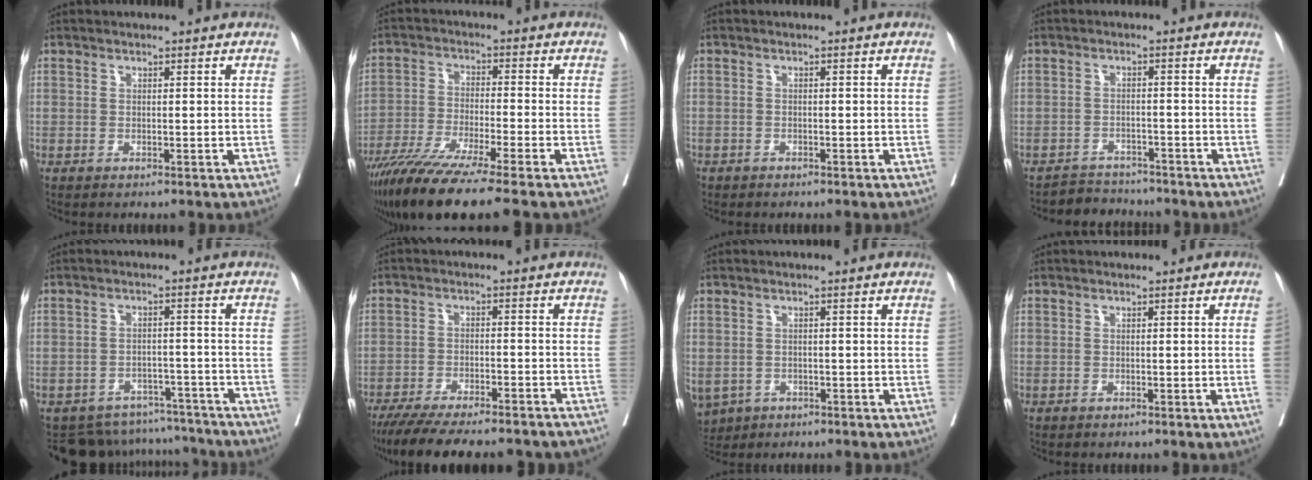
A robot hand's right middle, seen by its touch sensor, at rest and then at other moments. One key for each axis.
{"total": 13.1, "fx": -10.1, "fy": -0.6, "fz": 8.2, "tx": -0.141, "ty": -0.043, "tz": -0.170}
{"total": 1.1, "fx": -0.8, "fy": 0.6, "fz": 0.2, "tx": -0.011, "ty": 0.001, "tz": -0.015}
{"total": 3.9, "fx": -3.6, "fy": 1.2, "fz": -1.1, "tx": 0.020, "ty": 0.001, "tz": -0.059}
{"total": 11.6, "fx": -10.8, "fy": 4.3, "fz": 0.3, "tx": -0.001, "ty": 0.028, "tz": -0.135}
{"total": 20.4, "fx": -17.8, "fy": 3.7, "fz": 9.2, "tx": -0.146, "ty": -0.028, "tz": -0.243}
{"total": 8.5, "fx": -4.0, "fy": 6.8, "fz": 3.1, "tx": -0.090, "ty": -0.003, "tz": -0.055}
{"total": 1.0, "fx": -0.2, "fy": -0.4, "fz": 0.9, "tx": -0.012, "ty": -0.002, "tz": -0.003}